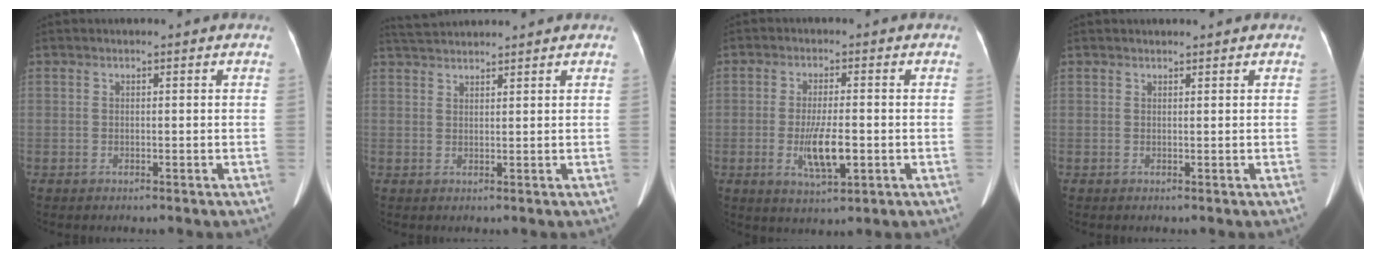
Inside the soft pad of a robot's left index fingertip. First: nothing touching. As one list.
[{"total": 6.1, "force": [5.8, 0.0, 1.9], "torque": [-0.034, 0.028, 0.096]}, {"total": 6.0, "force": [-1.8, 1.1, 5.6], "torque": [-0.107, -0.020, -0.024]}, {"total": 1.8, "force": [1.7, 0.1, 0.6], "torque": [-0.007, 0.006, 0.022]}]